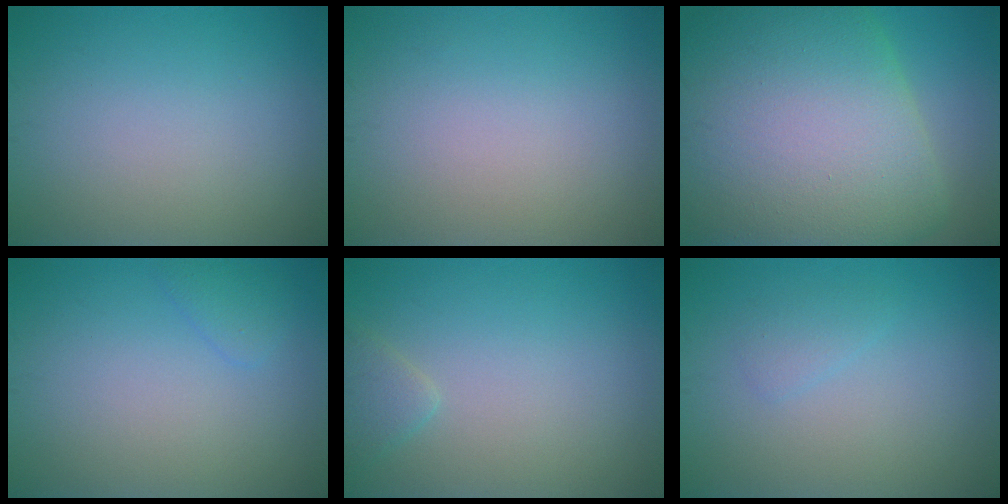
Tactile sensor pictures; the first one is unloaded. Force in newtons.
{"total": 0.0}
{"total": 17.0, "press": 17.0, "slide": 0.3}
{"total": 1.2, "press": 1.2, "slide": 0.1}
{"total": 1.4, "press": 1.4, "slide": 0.1}
{"total": 1.1, "press": 1.1, "slide": 0.1}